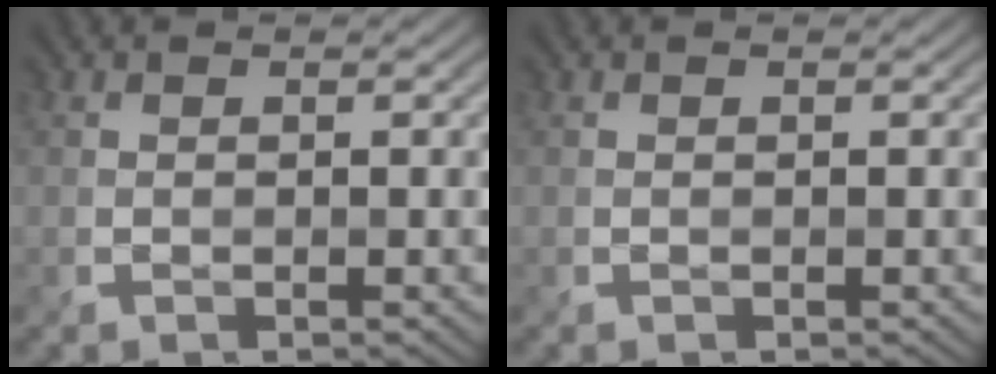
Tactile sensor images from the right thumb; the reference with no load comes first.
{"total": 0.0}